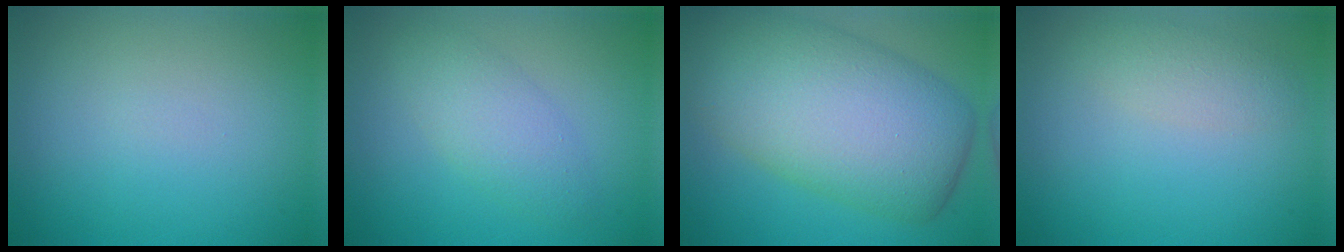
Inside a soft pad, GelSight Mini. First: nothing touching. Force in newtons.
{"total": 3.2, "press": 3.2, "slide": 0.1}
{"total": 12.1, "press": 12.1, "slide": 0.4}
{"total": 1.9, "press": 1.9, "slide": 0.0}